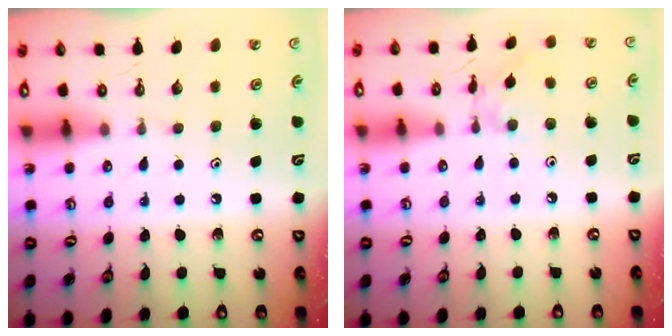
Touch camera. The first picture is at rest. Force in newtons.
{"total": 2.7, "press": 2.7, "slide": 0.2}